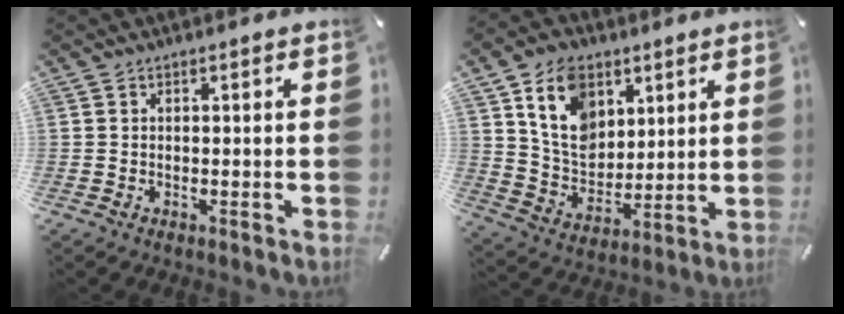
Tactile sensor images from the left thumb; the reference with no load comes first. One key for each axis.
{"total": 12.7, "fx": 6.3, "fy": 9.7, "fz": 5.3, "tx": -0.101, "ty": -0.029, "tz": 0.122}